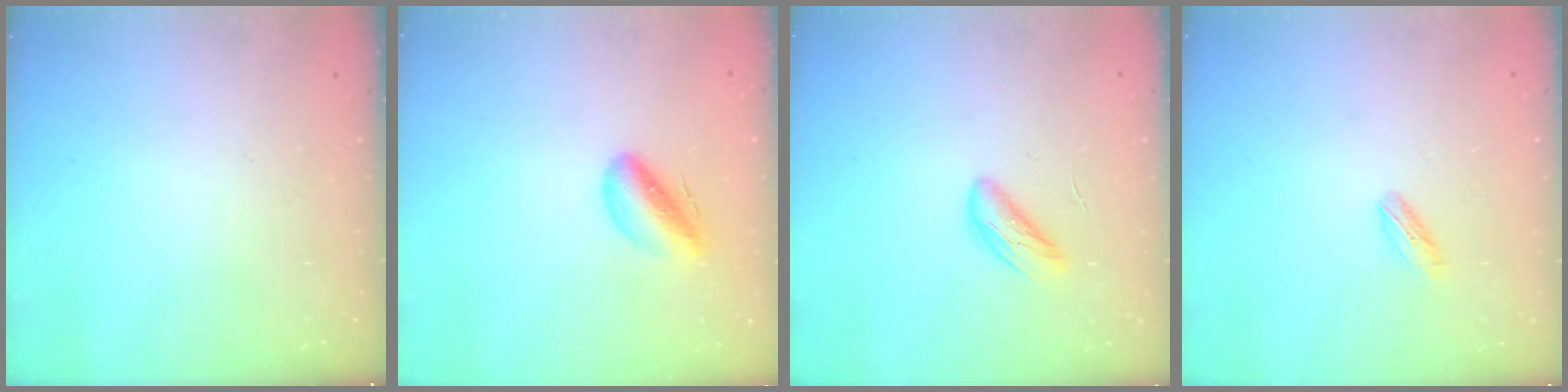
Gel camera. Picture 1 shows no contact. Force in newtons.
{"total": 7.3, "press": 6.9, "slide": 2.3}
{"total": 5.0, "press": 5.0, "slide": 0.4}
{"total": 3.6, "press": 3.4, "slide": 1.0}